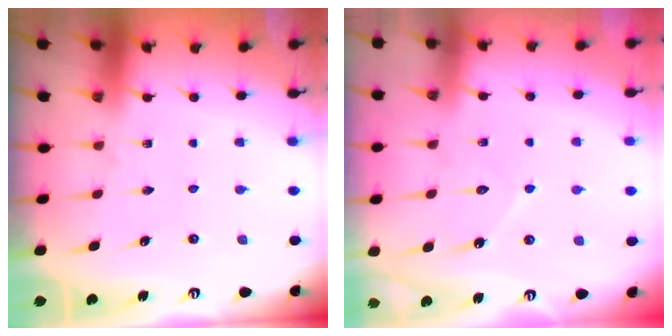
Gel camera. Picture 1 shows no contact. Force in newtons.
{"total": 7.1, "press": 7.1, "slide": 0.6}